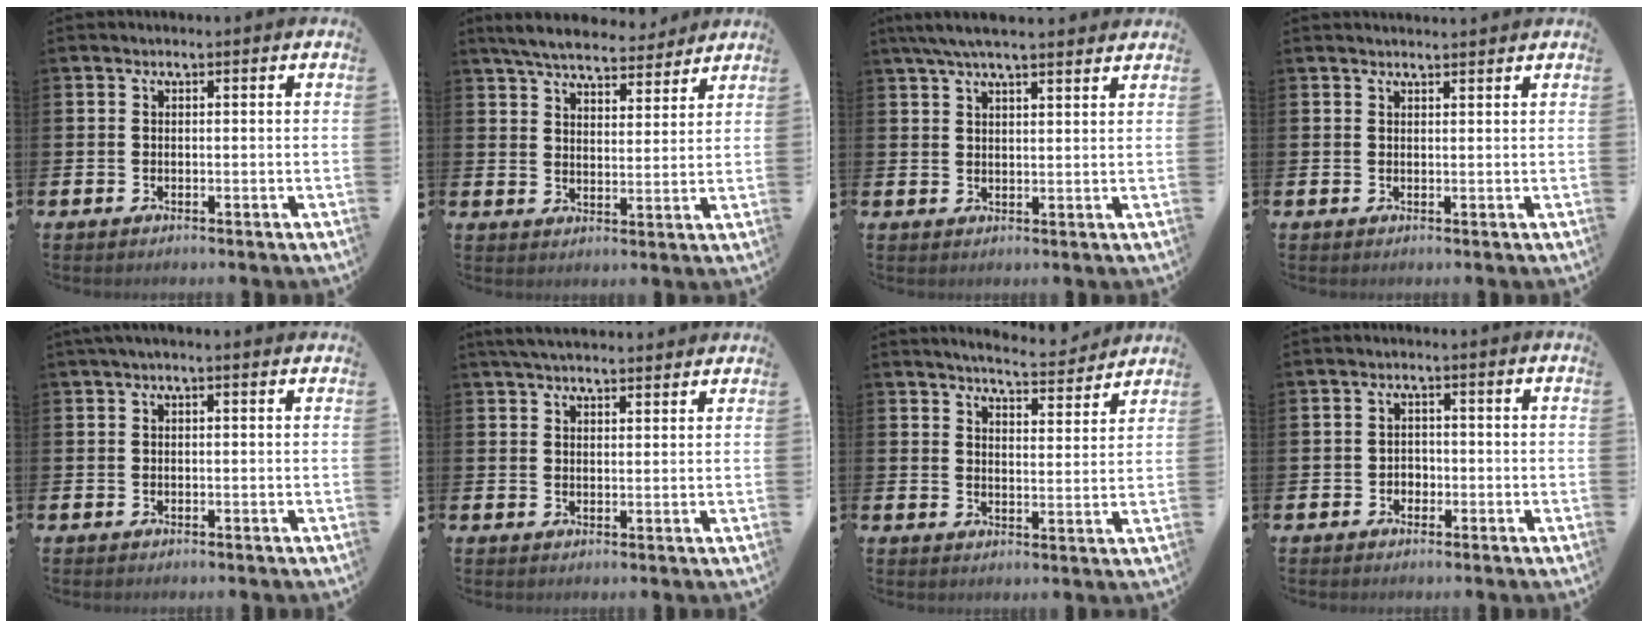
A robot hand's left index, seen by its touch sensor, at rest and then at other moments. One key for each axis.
{"total": 6.2, "fx": 5.9, "fy": 1.3, "fz": 1.5, "tx": -0.048, "ty": -0.028, "tz": 0.105}
{"total": 5.6, "fx": 5.0, "fy": 0.7, "fz": 2.5, "tx": -0.060, "ty": -0.008, "tz": 0.092}
{"total": 1.2, "fx": 1.2, "fy": 0.0, "fz": 0.1, "tx": 0.007, "ty": -0.006, "tz": 0.021}
{"total": 0.8, "fx": 0.4, "fy": 0.0, "fz": 0.6, "tx": -0.011, "ty": 0.001, "tz": 0.006}
{"total": 4.1, "fx": 3.9, "fy": 0.7, "fz": 1.1, "tx": -0.028, "ty": -0.011, "tz": 0.073}
{"total": 5.5, "fx": 5.5, "fy": 0.1, "fz": 0.9, "tx": -0.023, "ty": -0.037, "tz": 0.095}
{"total": 1.7, "fx": -0.8, "fy": 1.5, "fz": 0.4, "tx": -0.011, "ty": 0.004, "tz": -0.019}